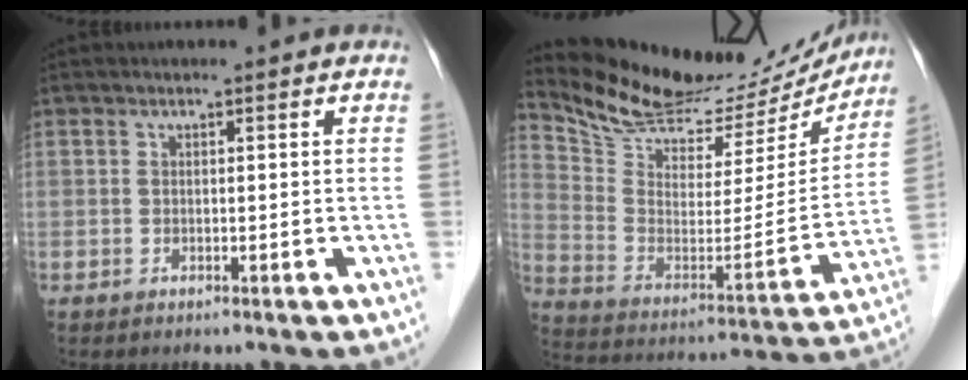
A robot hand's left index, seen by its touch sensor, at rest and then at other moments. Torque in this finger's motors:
{"motor_torque": [-0.06, -1.40, 0.06, 0.00]}